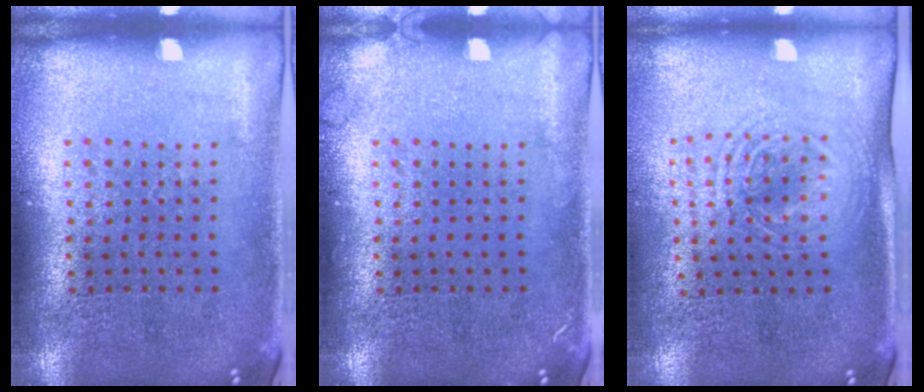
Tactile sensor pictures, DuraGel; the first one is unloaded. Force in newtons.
{"total": 0.8, "press": 0.7, "slide": 0.2}
{"total": 1.6, "press": 1.4, "slide": 0.9}